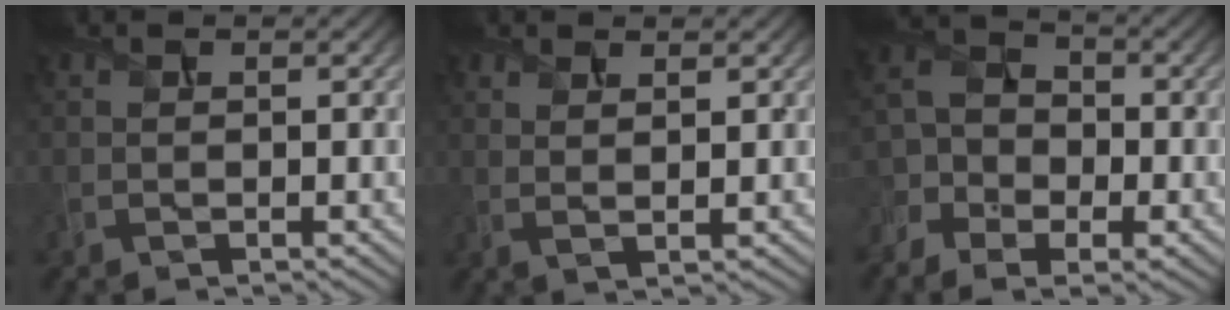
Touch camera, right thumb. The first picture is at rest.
{"total": 1.9, "force": [1.3, 0.4, 1.4], "torque": [-0.028, -0.005, 0.026]}
{"total": 8.3, "force": [-4.8, 5.4, 4.1], "torque": [-0.090, -0.018, -0.094]}